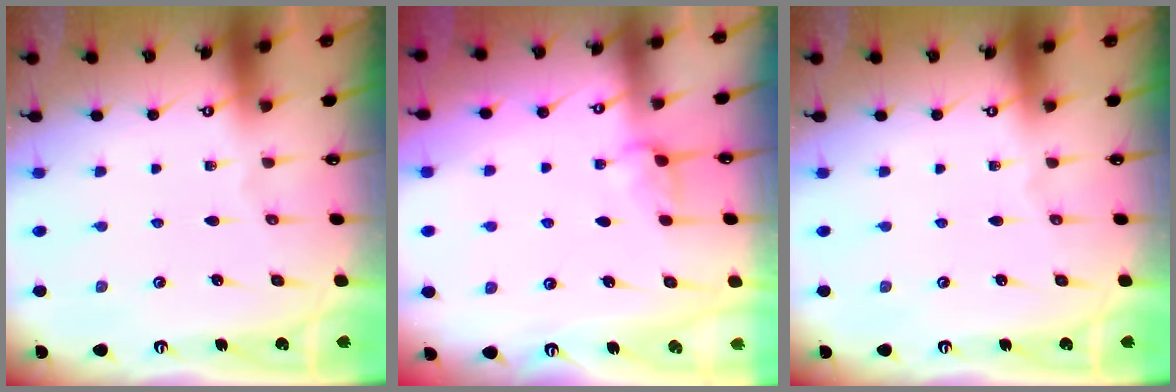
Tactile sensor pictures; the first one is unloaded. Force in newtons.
{"total": 2.7, "press": 2.6, "slide": 0.6}
{"total": 0.0}